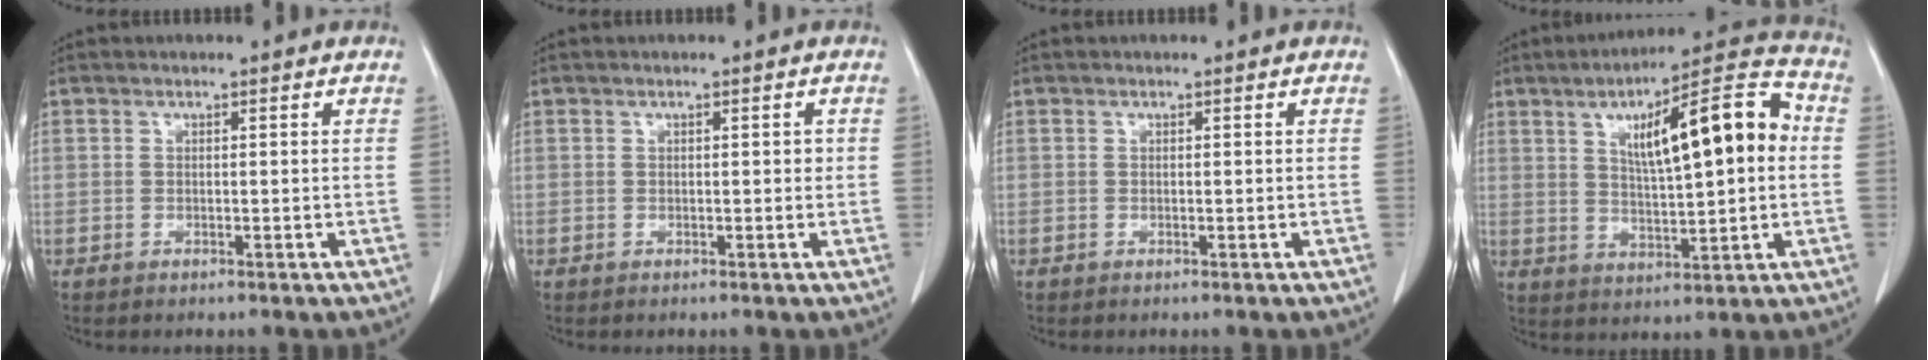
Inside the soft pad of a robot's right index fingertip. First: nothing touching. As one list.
[{"total": 0.8, "force": [0.1, 0.5, 0.7], "torque": [-0.006, 0.002, 0.001]}, {"total": 0.0}, {"total": 15.6, "force": [3.1, 3.3, 15.0], "torque": [-0.228, 0.031, 0.047]}]